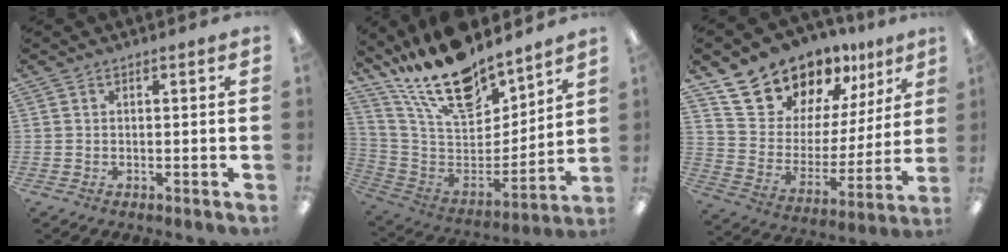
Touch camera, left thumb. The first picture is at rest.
{"total": 21.7, "force": [17.4, 8.1, 10.2], "torque": [-0.198, -0.114, 0.308]}
{"total": 18.3, "force": [15.3, 9.1, 4.1], "torque": [-0.094, -0.120, 0.286]}